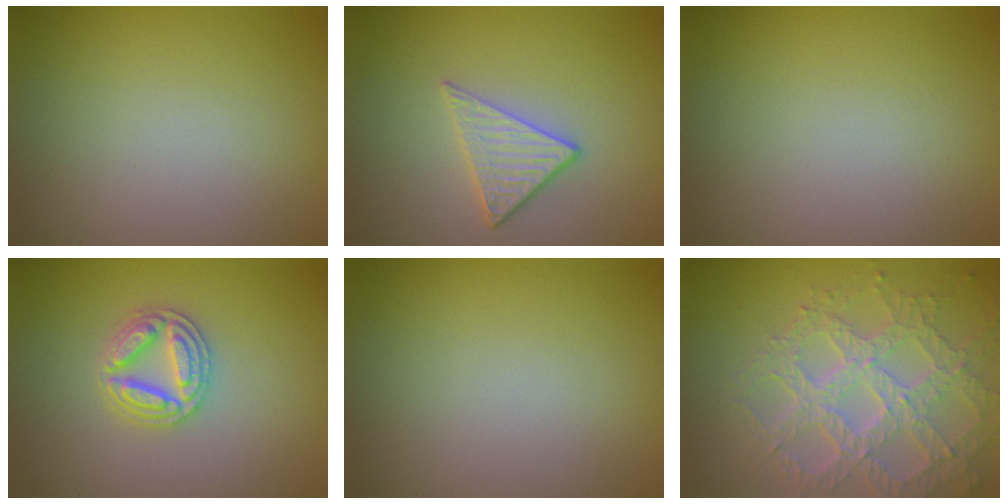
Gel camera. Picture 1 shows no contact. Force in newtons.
{"total": 2.9, "press": 2.6, "slide": 1.3}
{"total": 0.0}
{"total": 3.3, "press": 3.2, "slide": 0.6}
{"total": 0.0}
{"total": 7.0, "press": 5.0, "slide": 4.9}